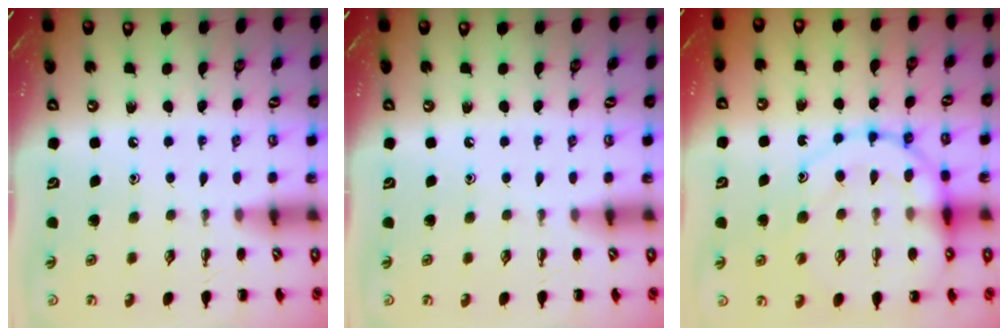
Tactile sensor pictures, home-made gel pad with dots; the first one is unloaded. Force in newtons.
{"total": 0.0}
{"total": 17.9, "press": 17.8, "slide": 2.2}